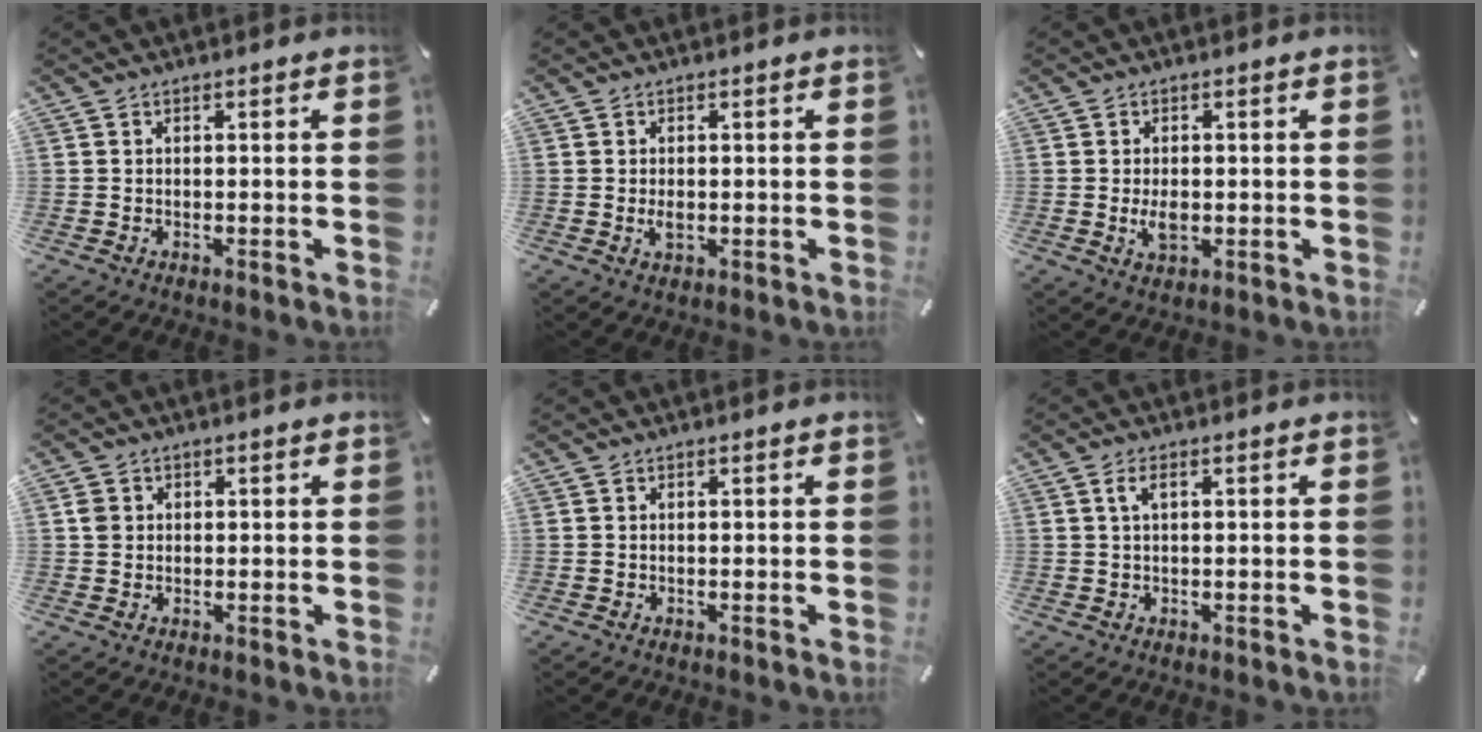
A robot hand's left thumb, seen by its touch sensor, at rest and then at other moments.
{"total": 2.2, "force": [-0.1, 1.3, 1.8], "torque": [-0.045, -0.002, -0.005]}
{"total": 3.8, "force": [-0.3, 2.2, 3.0], "torque": [-0.071, -0.002, -0.008]}
{"total": 2.3, "force": [0.3, 2.2, 0.6], "torque": [-0.006, 0.002, 0.003]}
{"total": 0.0}
{"total": 2.6, "force": [0.8, 0.8, 2.3], "torque": [-0.048, 0.006, 0.010]}